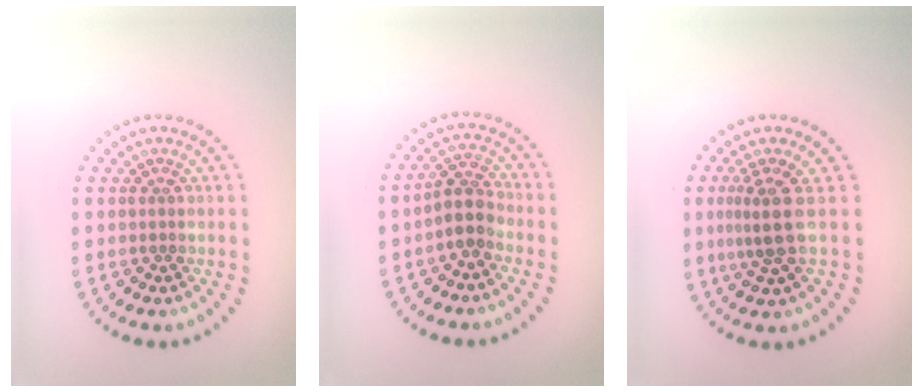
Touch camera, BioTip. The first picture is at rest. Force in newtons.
{"total": 2.7, "press": 2.3, "slide": 1.4}
{"total": 2.8, "press": 2.0, "slide": 1.9}